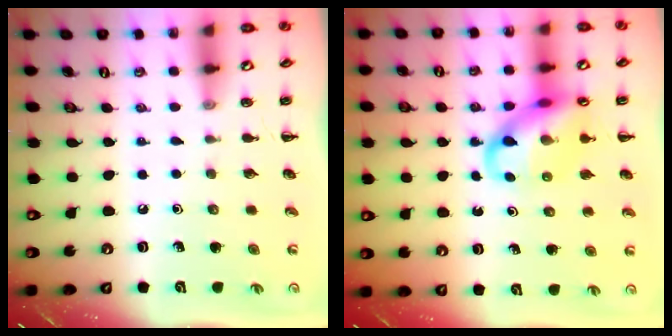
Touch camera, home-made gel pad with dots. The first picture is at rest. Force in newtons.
{"total": 15.3, "press": 15.0, "slide": 3.1}